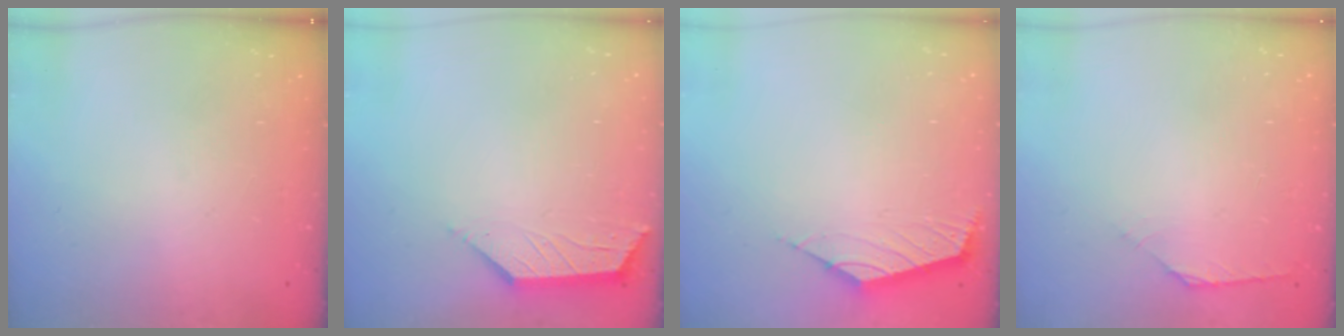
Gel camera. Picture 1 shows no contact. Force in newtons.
{"total": 3.0, "press": 2.9, "slide": 0.5}
{"total": 2.5, "press": 2.4, "slide": 0.7}
{"total": 2.1, "press": 2.0, "slide": 0.6}